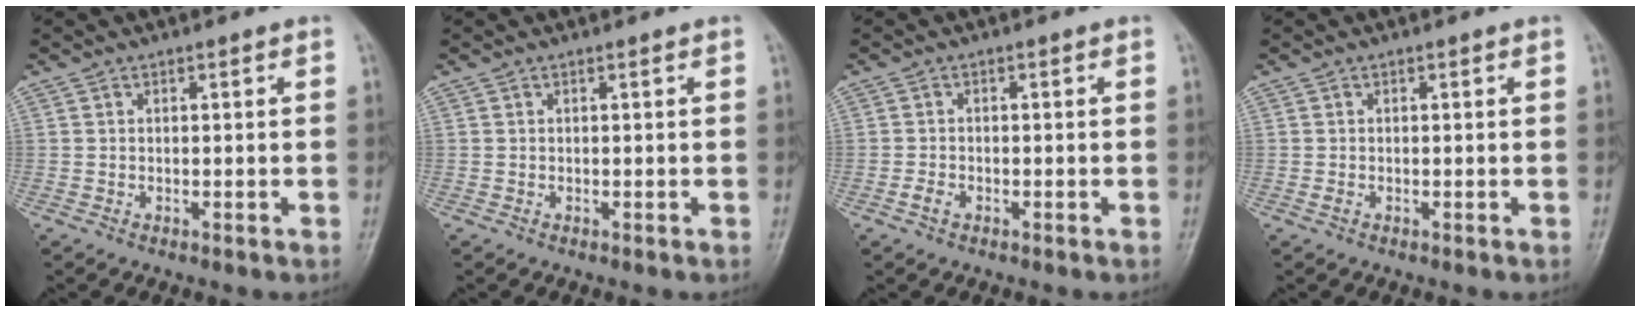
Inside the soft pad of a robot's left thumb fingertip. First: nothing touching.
{"total": 0.0}
{"total": 1.7, "force": [-1.0, 1.0, 0.9], "torque": [-0.020, 0.005, -0.020]}
{"total": 0.7, "force": [-0.3, 0.5, 0.4], "torque": [-0.010, -0.002, -0.006]}